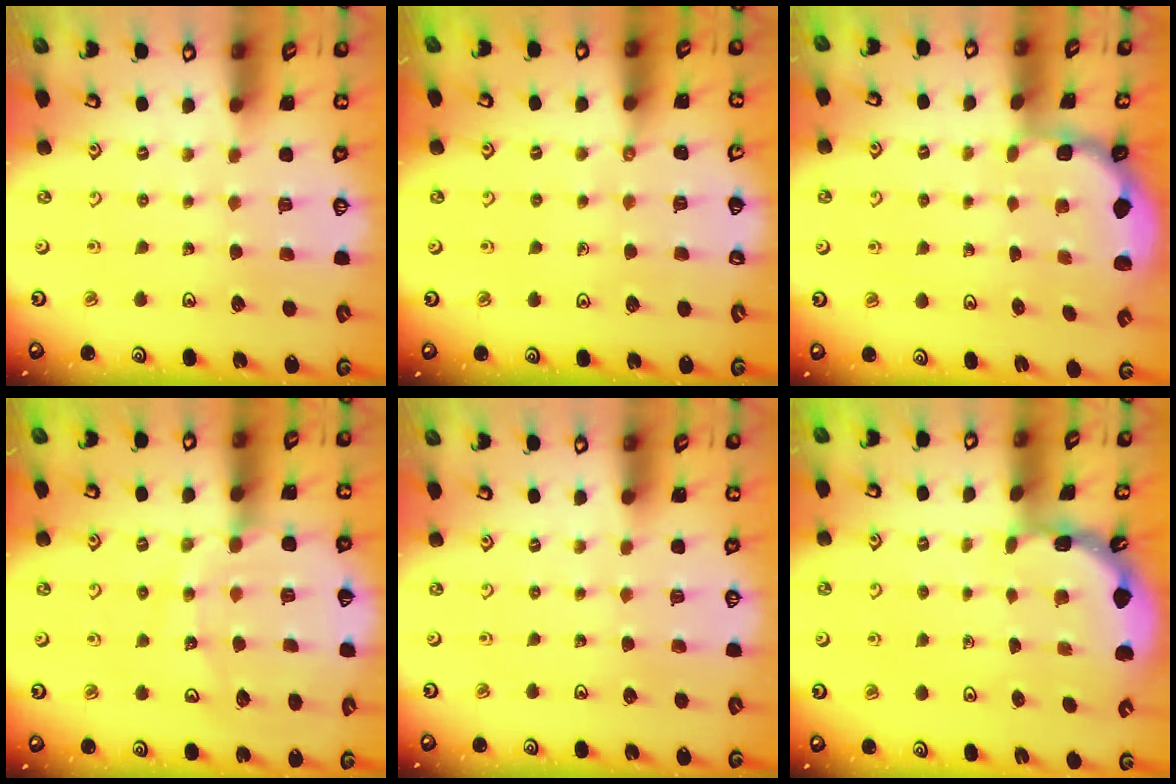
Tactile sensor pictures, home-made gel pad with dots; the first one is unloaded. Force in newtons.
{"total": 5.7, "press": 5.7, "slide": 0.7}
{"total": 1.7, "press": 1.5, "slide": 0.7}
{"total": 14.2, "press": 14.1, "slide": 1.7}
{"total": 0.0}
{"total": 1.9, "press": 1.9, "slide": 0.1}